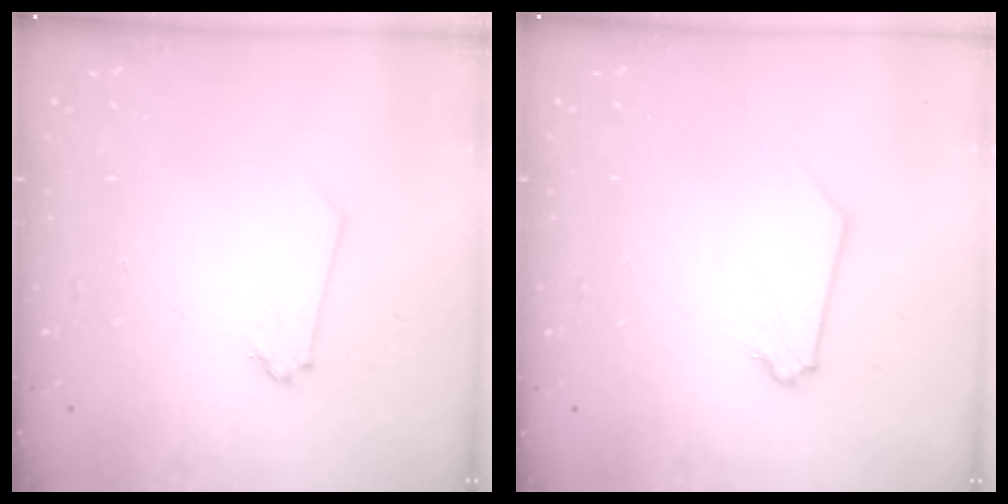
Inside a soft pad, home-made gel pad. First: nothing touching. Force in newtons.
{"total": 0.0}